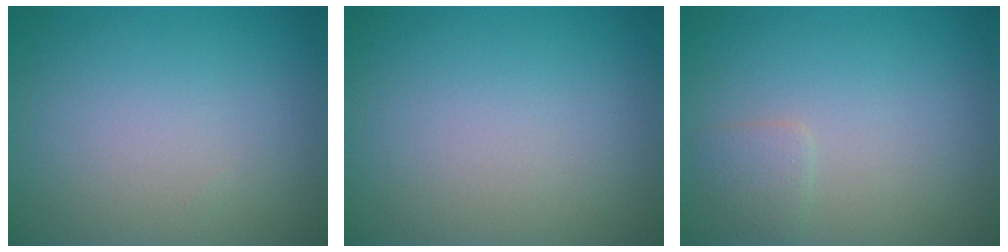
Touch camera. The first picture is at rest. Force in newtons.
{"total": 0.0}
{"total": 1.3, "press": 1.3, "slide": 0.0}